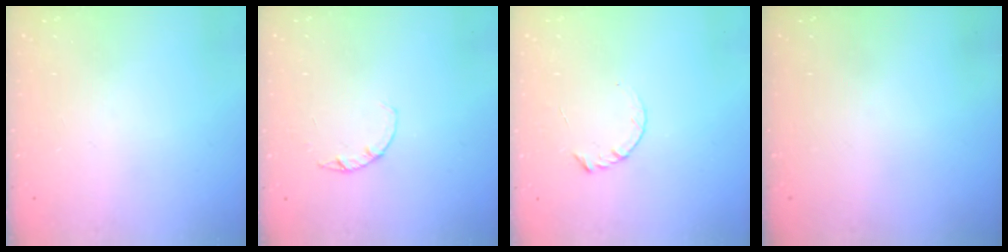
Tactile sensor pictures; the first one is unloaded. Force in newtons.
{"total": 2.2, "press": 2.2, "slide": 0.4}
{"total": 3.7, "press": 3.6, "slide": 0.4}
{"total": 0.0}